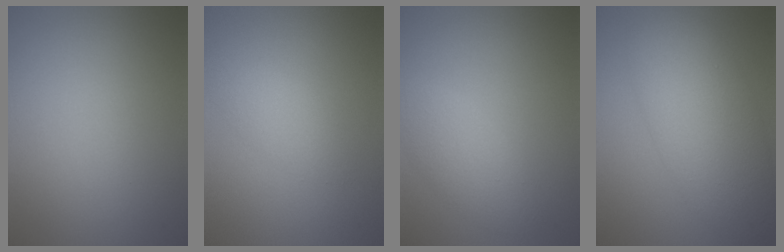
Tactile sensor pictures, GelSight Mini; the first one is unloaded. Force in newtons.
{"total": 1.8, "press": 1.8, "slide": 0.0}
{"total": 2.7, "press": 2.7, "slide": 0.1}
{"total": 7.6, "press": 7.6, "slide": 0.1}